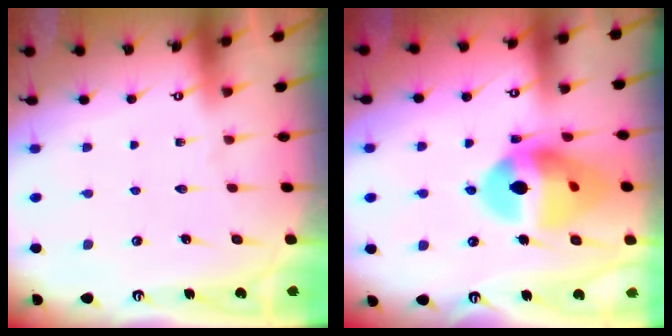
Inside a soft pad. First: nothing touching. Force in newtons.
{"total": 17.7, "press": 17.6, "slide": 1.8}